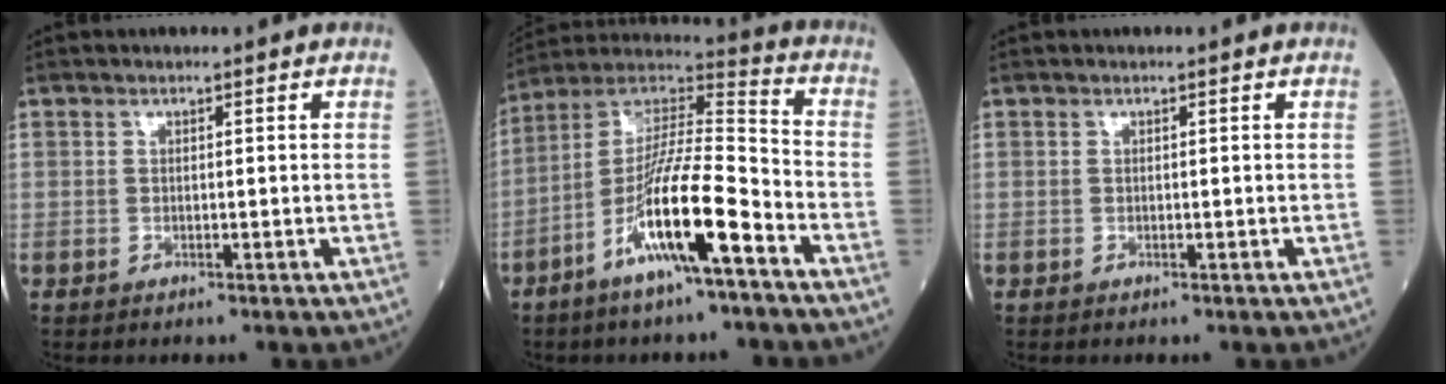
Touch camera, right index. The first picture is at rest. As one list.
[{"total": 15.3, "force": [-7.1, 1.4, 13.5], "torque": [-0.259, -0.004, -0.133]}, {"total": 0.0}]